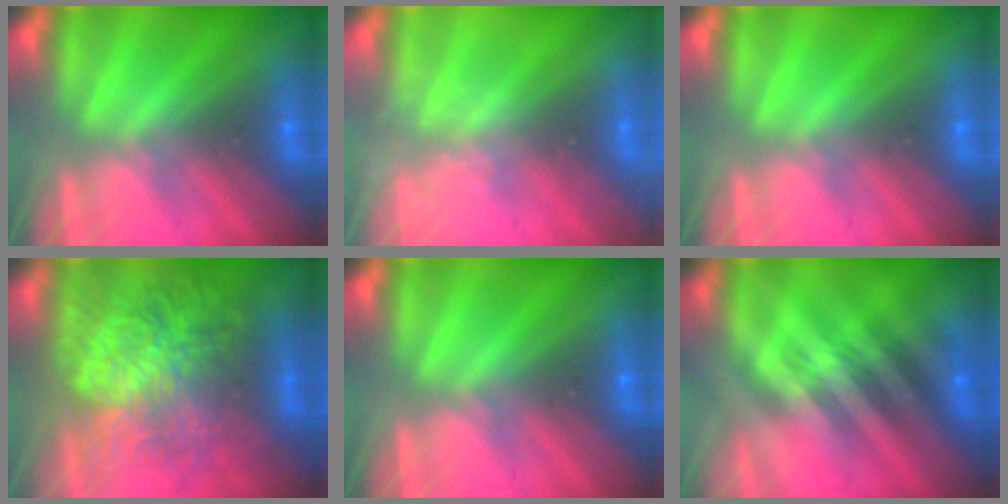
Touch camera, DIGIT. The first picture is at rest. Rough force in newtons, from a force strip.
{"total": 2.2}
{"total": 0.0}
{"total": 9.5}
{"total": 0.0}
{"total": 2.3}